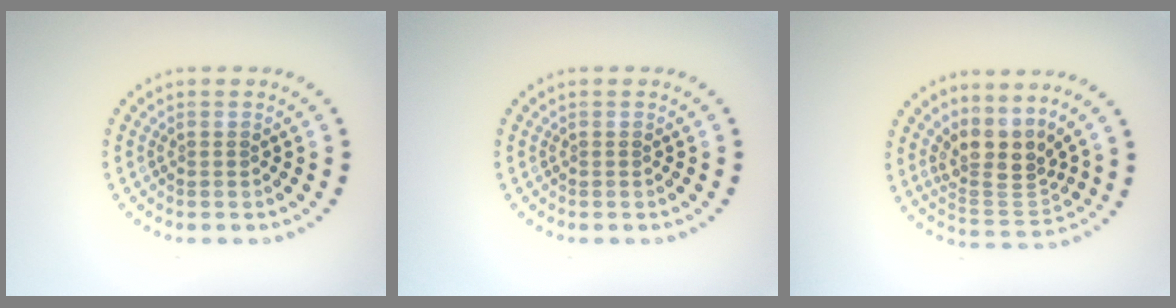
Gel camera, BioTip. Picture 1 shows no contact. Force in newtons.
{"total": 0.0}
{"total": 3.9, "press": 2.8, "slide": 2.6}